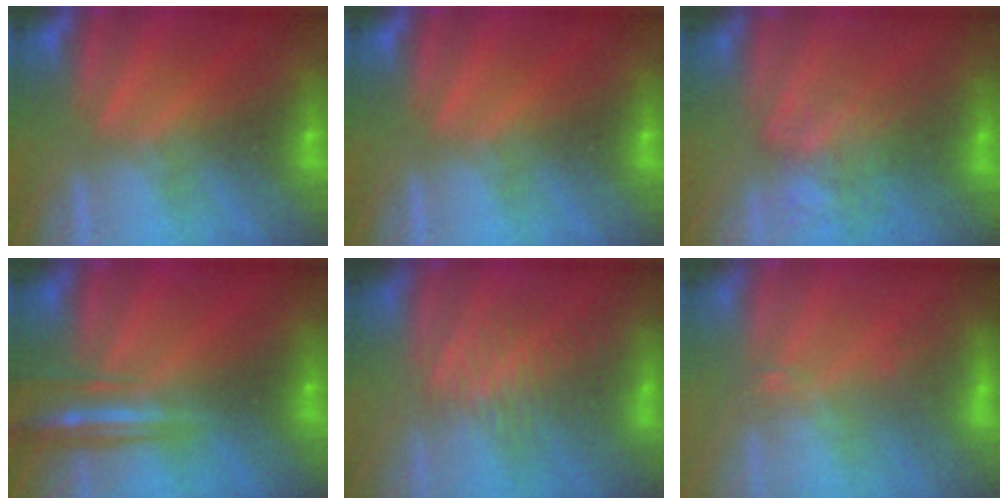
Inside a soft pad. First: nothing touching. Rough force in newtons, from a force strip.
{"total": 0.0}
{"total": 7.1}
{"total": 5.9}
{"total": 3.0}
{"total": 2.6}